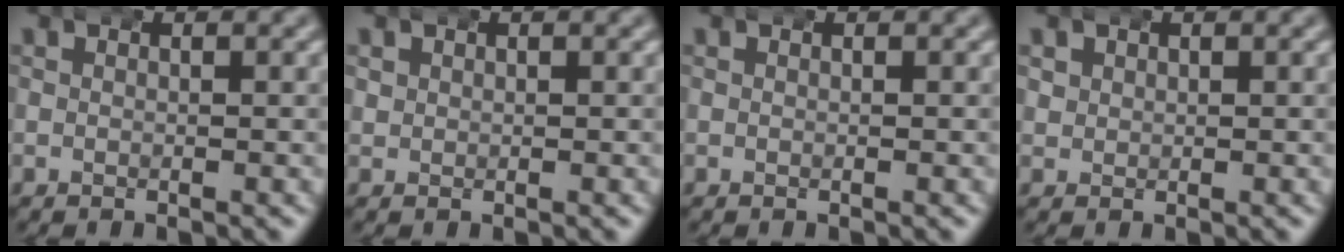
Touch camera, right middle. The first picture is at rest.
{"total": 1.2, "force": [0.4, 1.1, 0.4], "torque": [-0.012, -0.002, 0.011]}
{"total": 0.0}
{"total": 1.6, "force": [0.6, 1.4, 0.5], "torque": [-0.012, -0.003, 0.014]}